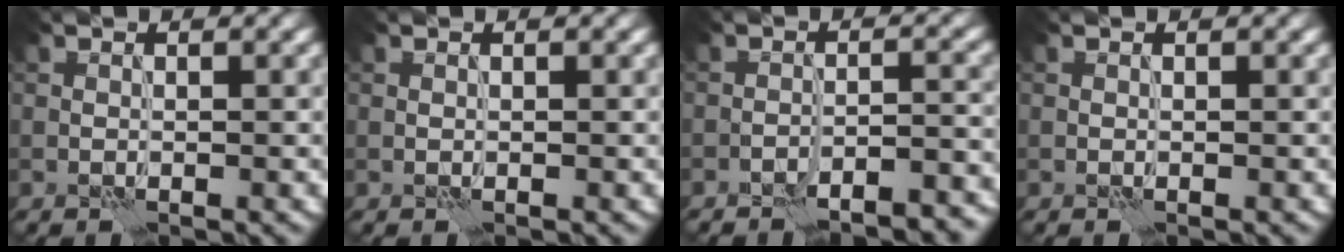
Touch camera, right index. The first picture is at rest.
{"total": 0.0}
{"total": 5.9, "force": [-5.2, 1.3, 2.5], "torque": [-0.035, 0.016, -0.064]}
{"total": 0.0}